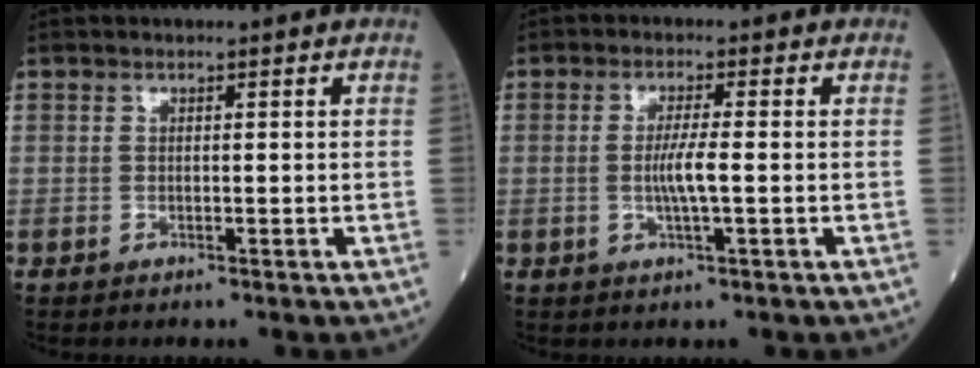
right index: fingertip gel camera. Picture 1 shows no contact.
{"total": 3.6, "force": [-0.4, -0.1, 3.6], "torque": [-0.073, -0.004, -0.009]}